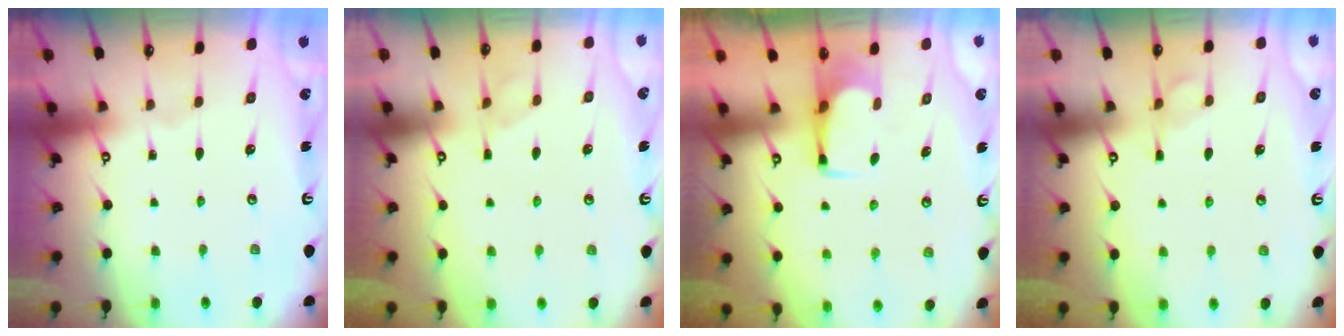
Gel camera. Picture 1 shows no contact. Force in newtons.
{"total": 1.2, "press": 0.5, "slide": 1.1}
{"total": 2.5, "press": 2.4, "slide": 0.4}
{"total": 1.9, "press": 1.2, "slide": 1.4}